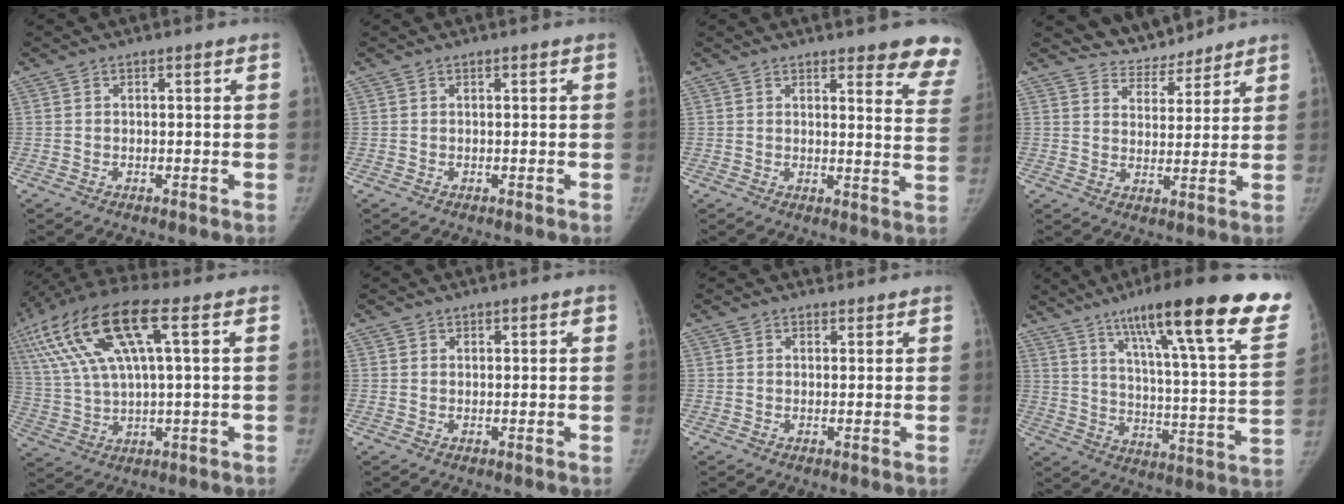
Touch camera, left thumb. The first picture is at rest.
{"total": 0.0}
{"total": 11.1, "force": [9.7, 2.5, 4.9], "torque": [-0.015, -0.066, 0.084]}
{"total": 7.8, "force": [7.3, 2.7, 0.2], "torque": [0.017, -0.044, 0.119]}
{"total": 20.5, "force": [7.6, 6.0, 18.0], "torque": [-0.399, 0.022, 0.142]}
{"total": 1.3, "force": [0.8, 0.8, 0.6], "torque": [0.007, -0.003, 0.008]}
{"total": 1.3, "force": [1.0, 0.8, -0.2], "torque": [0.015, -0.006, 0.008]}
{"total": 29.4, "force": [19.2, 4.2, 22.0], "torque": [-0.297, -0.060, 0.273]}